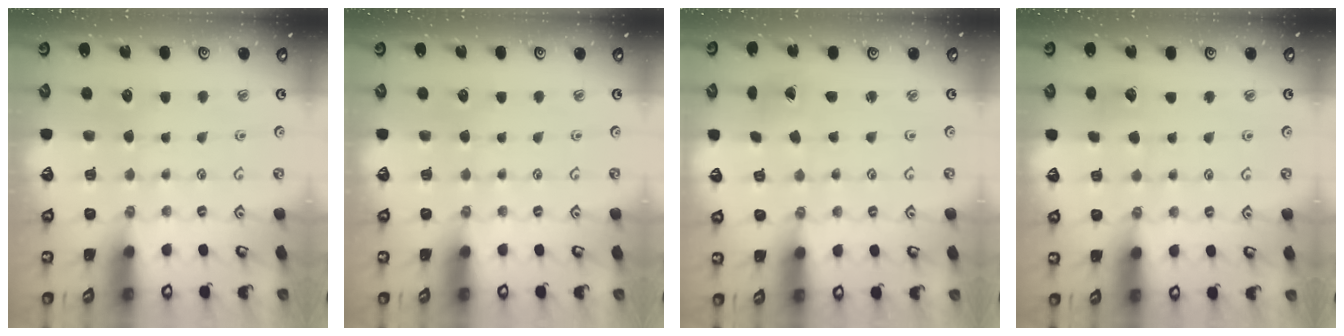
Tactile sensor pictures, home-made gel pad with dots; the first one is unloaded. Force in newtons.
{"total": 0.0}
{"total": 1.3, "press": 1.3, "slide": 0.1}
{"total": 2.9, "press": 2.9, "slide": 0.2}